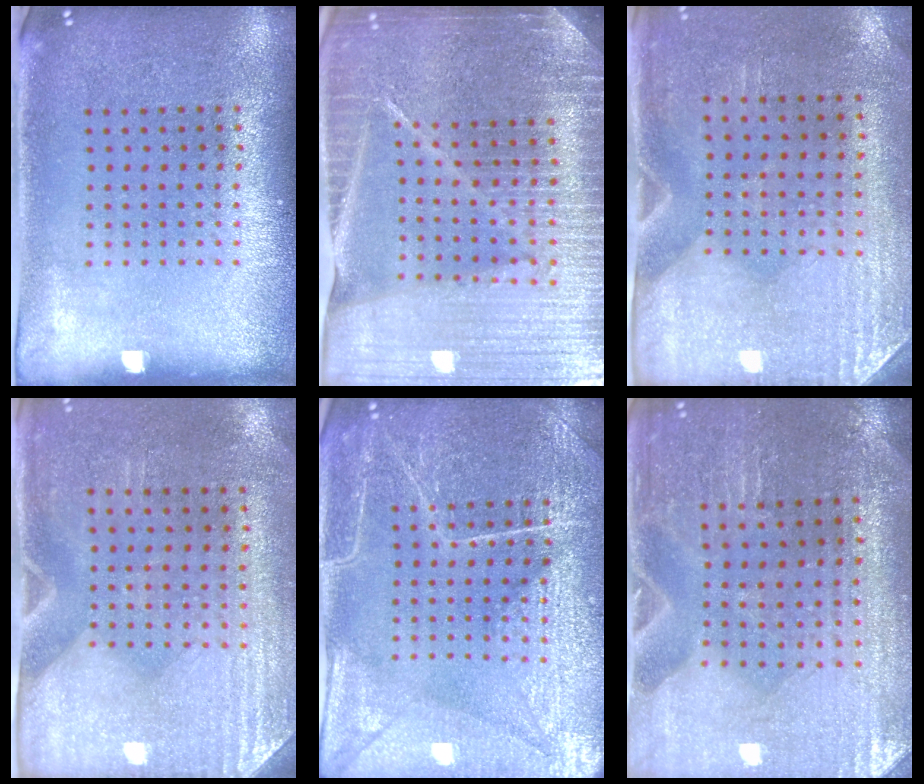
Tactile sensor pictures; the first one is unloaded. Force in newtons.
{"total": 5.8, "press": 5.0, "slide": 2.8}
{"total": 2.9, "press": 2.5, "slide": 1.5}
{"total": 2.9, "press": 2.5, "slide": 1.4}
{"total": 4.1, "press": 4.1, "slide": 0.7}
{"total": 0.8, "press": 0.8, "slide": 0.1}